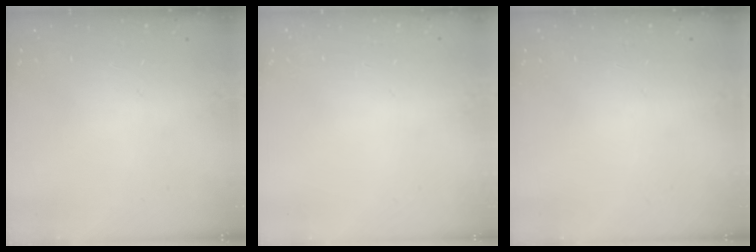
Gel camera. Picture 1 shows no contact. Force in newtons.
{"total": 0.8, "press": 0.4, "slide": 0.7}
{"total": 0.0}